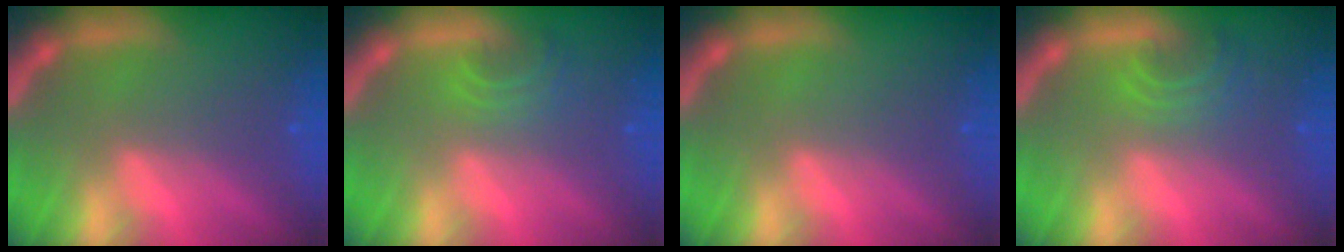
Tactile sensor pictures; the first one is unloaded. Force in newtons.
{"total": 2.4}
{"total": 0.0}
{"total": 2.9}